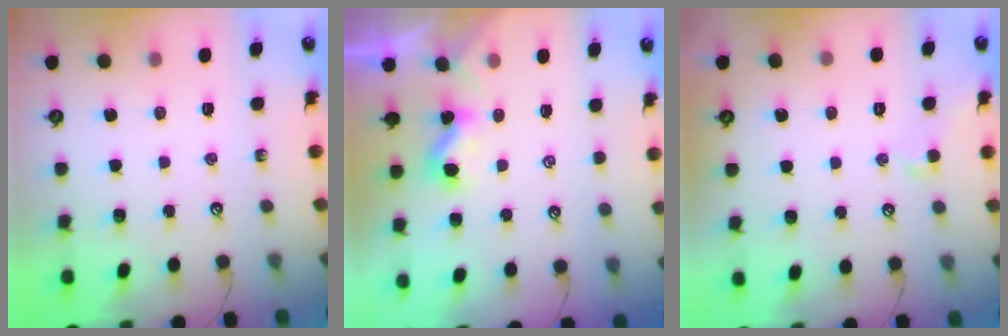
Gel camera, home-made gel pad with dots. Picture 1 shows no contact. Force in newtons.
{"total": 3.1, "press": 3.0, "slide": 0.3}
{"total": 0.5, "press": 0.2, "slide": 0.5}